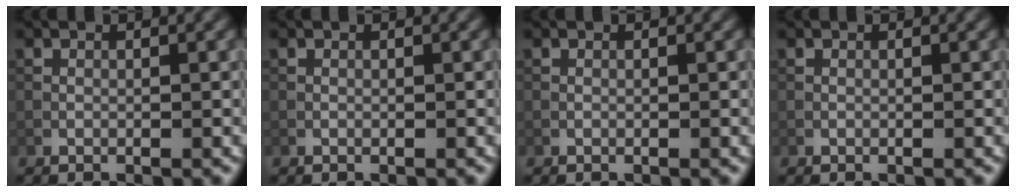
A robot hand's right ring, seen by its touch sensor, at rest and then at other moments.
{"total": 0.0}
{"total": 0.0}
{"total": 0.0}